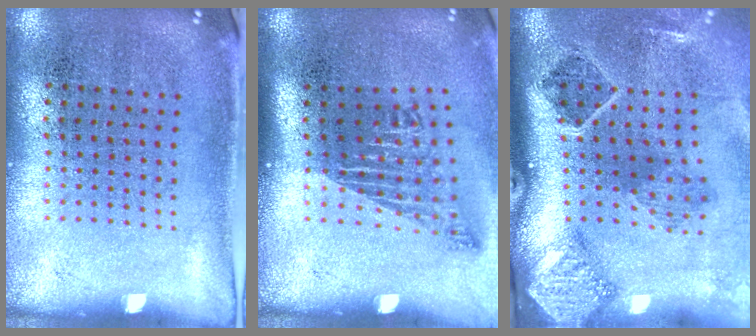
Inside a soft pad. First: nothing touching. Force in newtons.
{"total": 1.8, "press": 1.1, "slide": 1.4}
{"total": 3.0, "press": 1.9, "slide": 2.3}